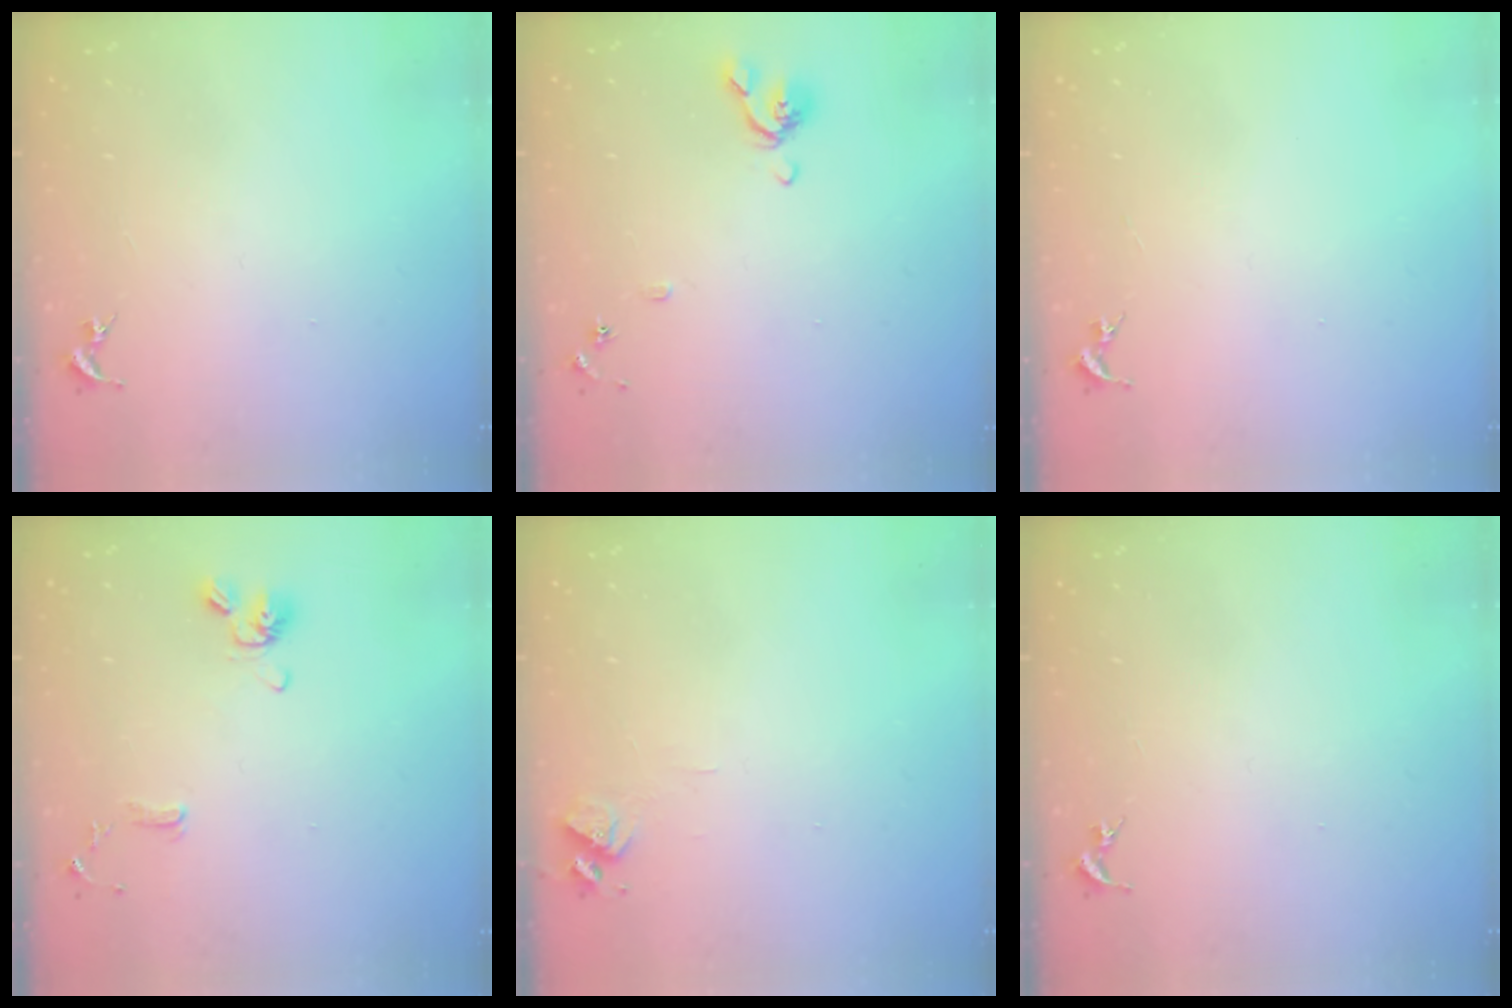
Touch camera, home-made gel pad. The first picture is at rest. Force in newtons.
{"total": 7.9, "press": 7.7, "slide": 1.4}
{"total": 0.0}
{"total": 10.8, "press": 10.6, "slide": 1.9}
{"total": 6.4, "press": 6.4, "slide": 0.8}
{"total": 0.0}